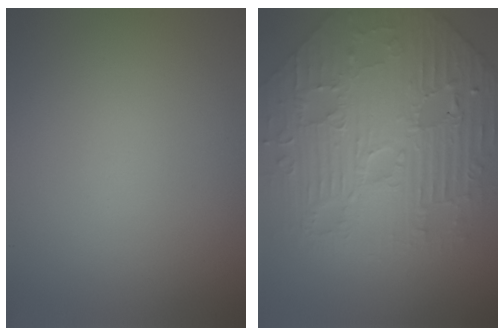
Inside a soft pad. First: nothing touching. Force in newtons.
{"total": 8.2, "press": 6.6, "slide": 4.8}